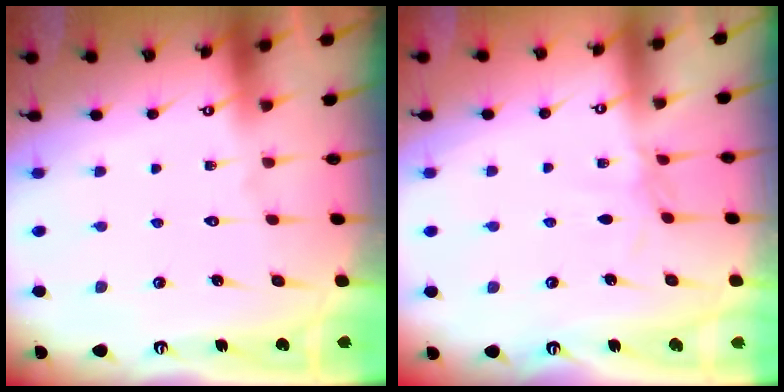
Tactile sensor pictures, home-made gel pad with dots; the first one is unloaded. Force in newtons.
{"total": 2.7, "press": 2.6, "slide": 0.5}